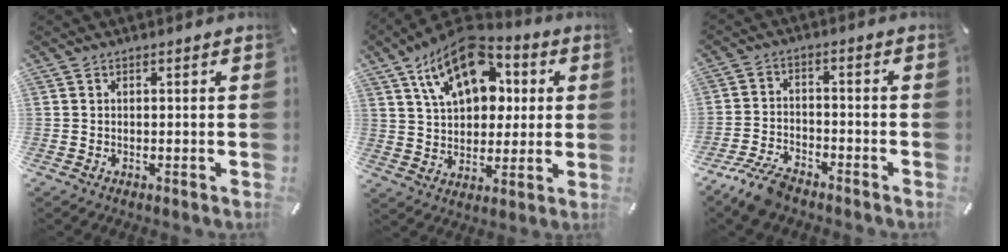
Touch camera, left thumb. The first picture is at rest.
{"total": 18.0, "force": [8.2, 11.3, 11.3], "torque": [-0.191, -0.025, 0.144]}
{"total": 7.5, "force": [-6.1, 2.6, 3.6], "torque": [-0.079, 0.024, -0.117]}